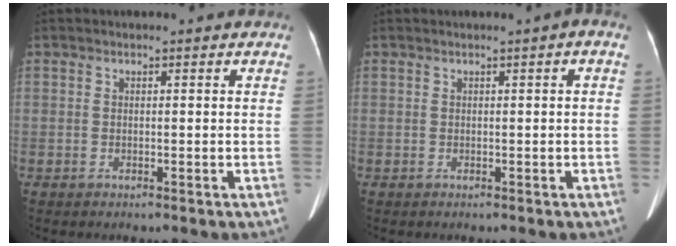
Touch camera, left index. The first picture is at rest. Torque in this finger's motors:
{"motor_torque": [0.08, -0.01, 0.08, 0.04]}